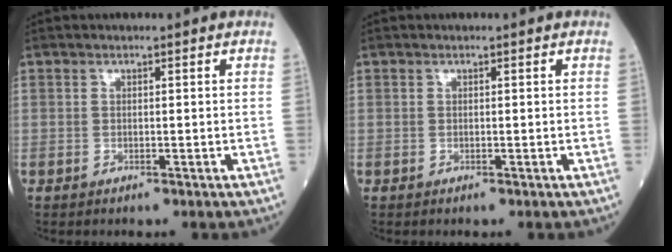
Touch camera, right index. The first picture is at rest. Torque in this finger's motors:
{"motor_torque": [0.00, 0.00, -0.02, 0.01]}